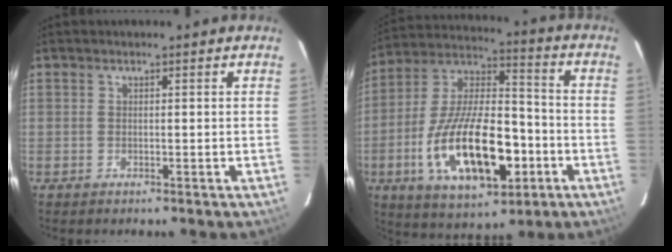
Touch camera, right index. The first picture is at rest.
{"total": 22.6, "force": [-7.2, 10.1, 18.9], "torque": [-0.365, -0.005, -0.114]}